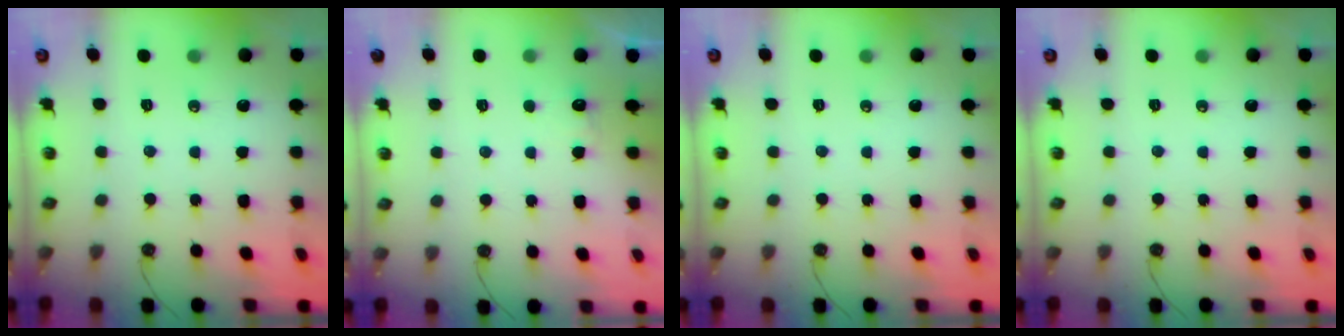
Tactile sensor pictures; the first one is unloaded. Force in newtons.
{"total": 3.2, "press": 3.1, "slide": 0.7}
{"total": 0.0}
{"total": 0.0}